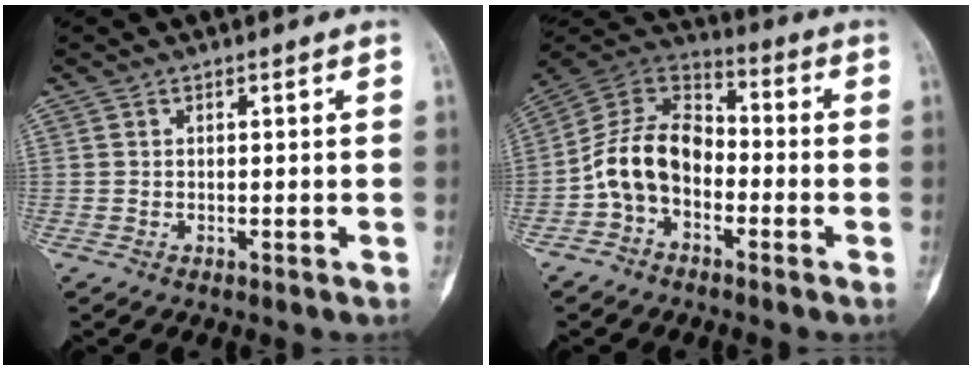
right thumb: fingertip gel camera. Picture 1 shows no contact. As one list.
[{"total": 12.4, "force": [-3.4, 8.6, 8.3], "torque": [-0.140, 0.054, -0.076]}]